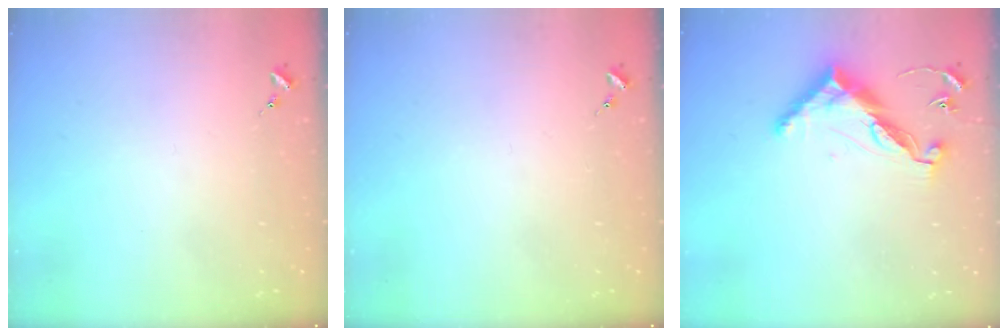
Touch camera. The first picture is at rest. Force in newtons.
{"total": 0.0}
{"total": 11.6, "press": 11.6, "slide": 0.4}